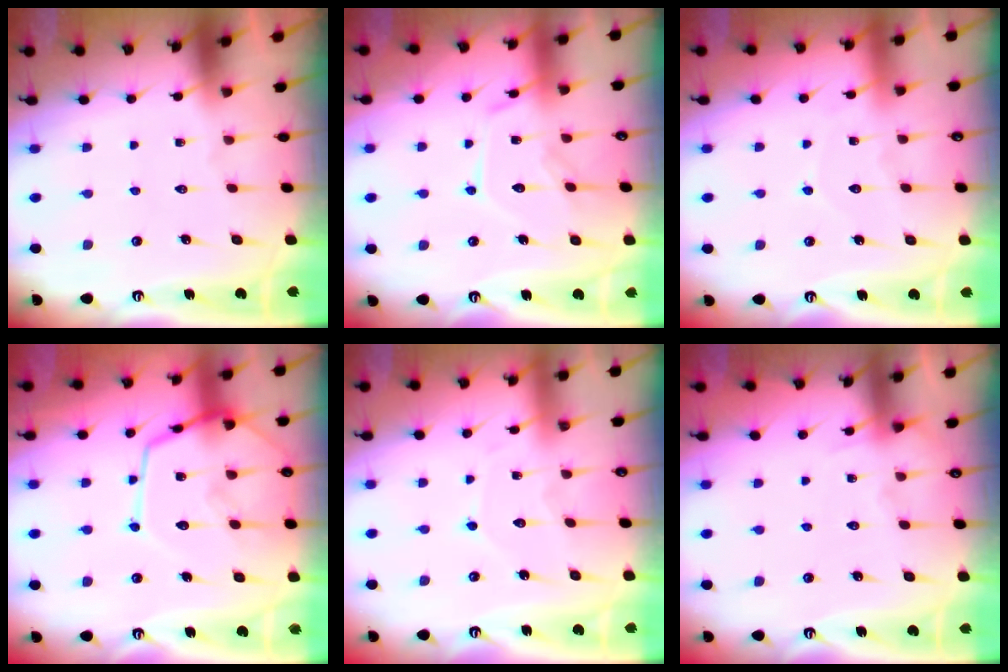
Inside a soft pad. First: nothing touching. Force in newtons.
{"total": 12.2, "press": 12.1, "slide": 1.2}
{"total": 4.7, "press": 4.6, "slide": 0.5}
{"total": 15.1, "press": 15.0, "slide": 1.6}
{"total": 4.3, "press": 4.3, "slide": 0.2}
{"total": 5.1, "press": 5.1, "slide": 0.7}